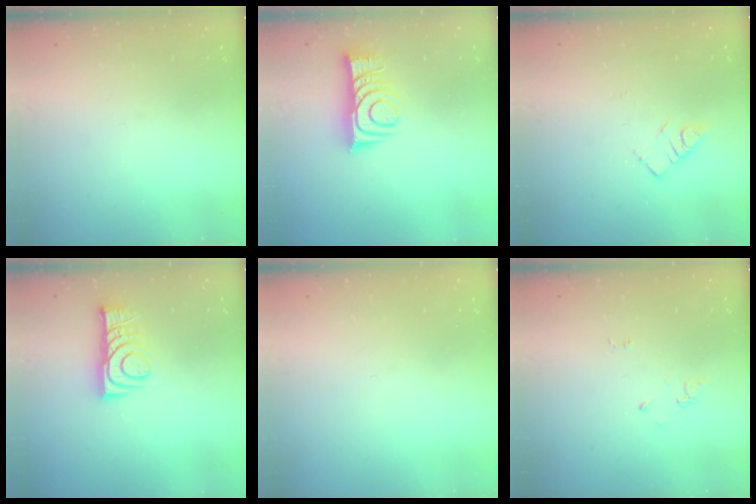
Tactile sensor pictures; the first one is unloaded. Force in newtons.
{"total": 10.2, "press": 10.2, "slide": 0.4}
{"total": 3.8, "press": 3.7, "slide": 0.5}
{"total": 8.7, "press": 8.7, "slide": 0.8}
{"total": 0.0}
{"total": 2.6, "press": 2.6, "slide": 0.4}